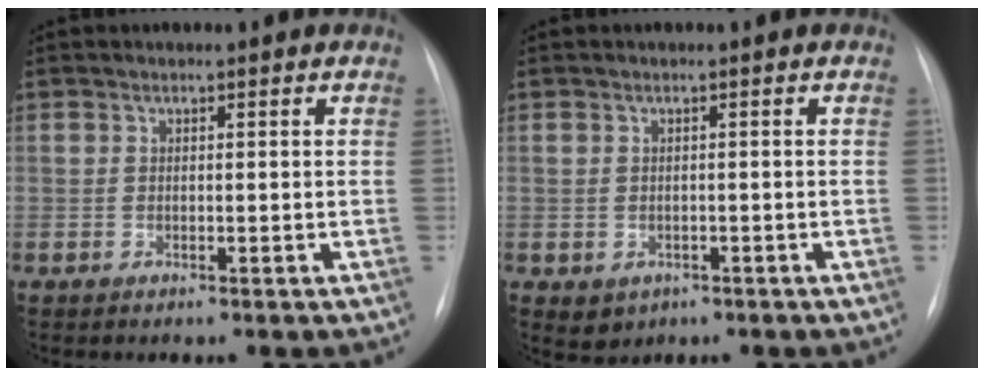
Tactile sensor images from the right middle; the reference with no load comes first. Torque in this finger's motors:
{"motor_torque": [0.31, -0.26, 0.02, 0.00]}